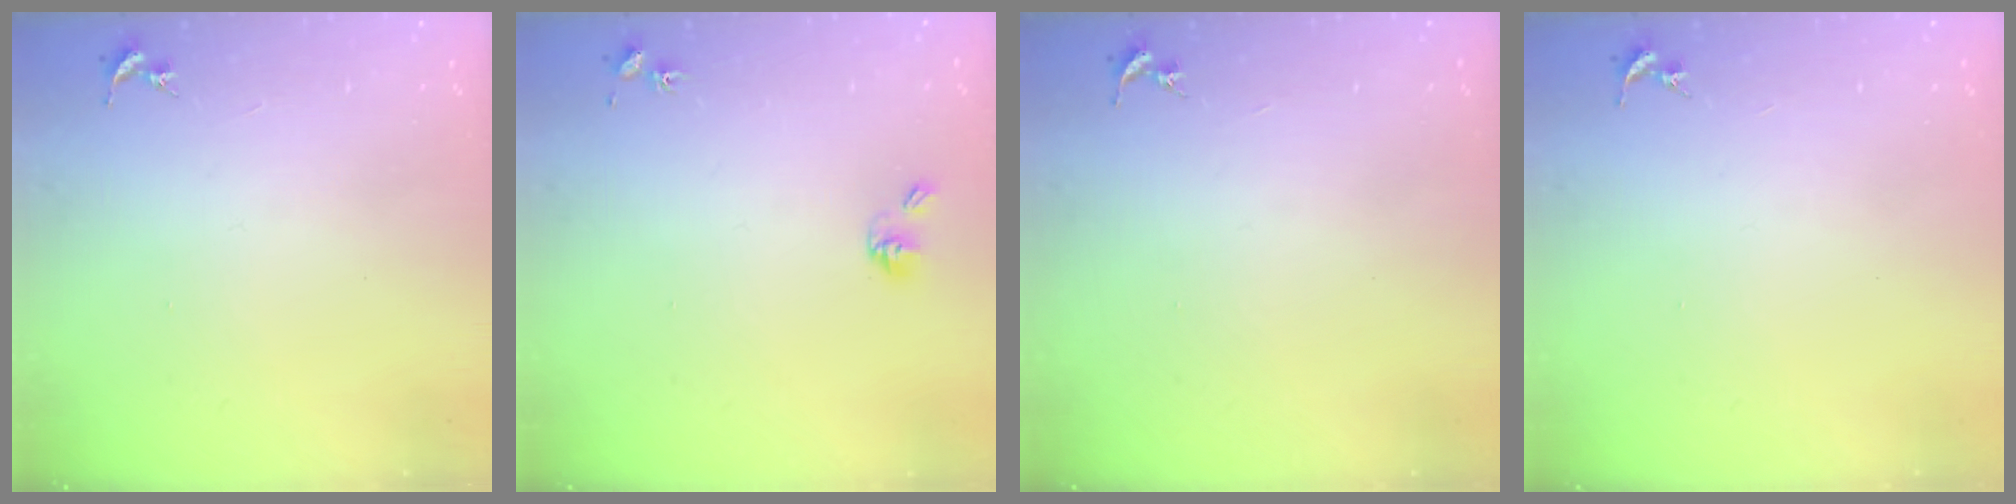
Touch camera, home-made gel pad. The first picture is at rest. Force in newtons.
{"total": 5.3, "press": 4.7, "slide": 2.3}
{"total": 0.0}
{"total": 0.0}